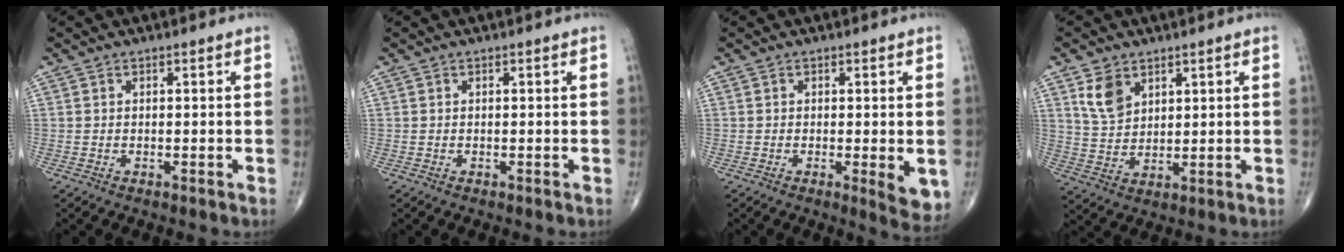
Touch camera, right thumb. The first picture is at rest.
{"total": 0.0}
{"total": 5.0, "force": [-0.7, 1.4, 4.7], "torque": [-0.064, -0.014, -0.010]}
{"total": 6.7, "force": [3.5, 4.5, 3.5], "torque": [-0.050, -0.019, 0.076]}